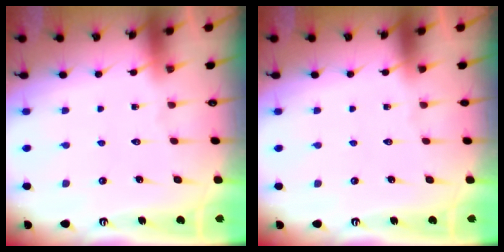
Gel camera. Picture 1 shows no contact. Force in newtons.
{"total": 0.0}